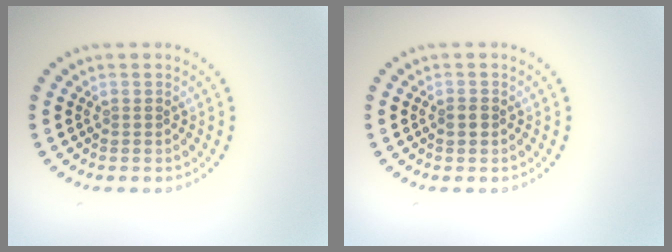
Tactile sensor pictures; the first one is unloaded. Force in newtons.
{"total": 1.2, "press": 1.2, "slide": 0.2}